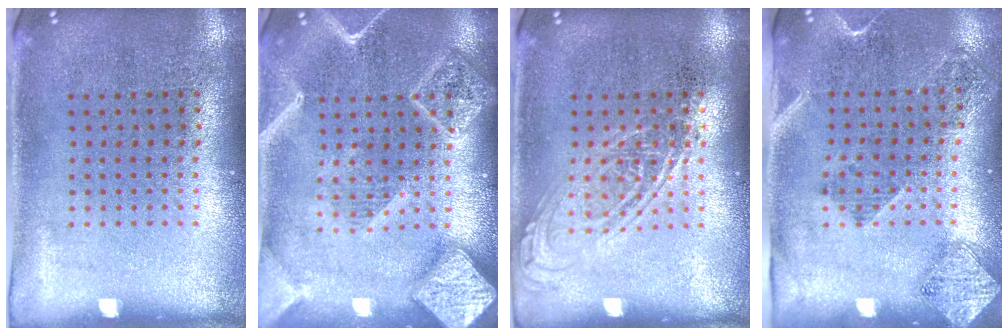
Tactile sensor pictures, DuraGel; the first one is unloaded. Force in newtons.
{"total": 4.3, "press": 4.3, "slide": 0.5}
{"total": 2.2, "press": 2.2, "slide": 0.2}
{"total": 1.8, "press": 1.5, "slide": 1.1}